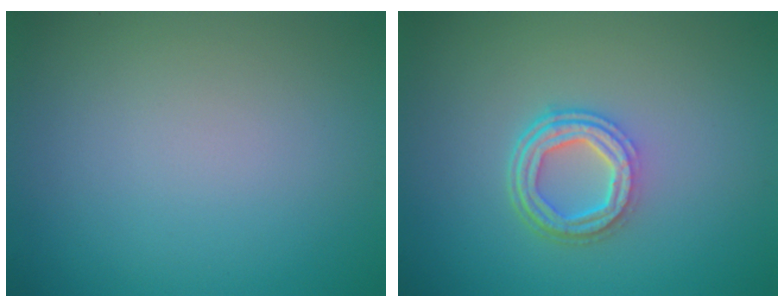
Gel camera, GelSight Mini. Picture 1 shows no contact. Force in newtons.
{"total": 4.1, "press": 3.0, "slide": 2.7}